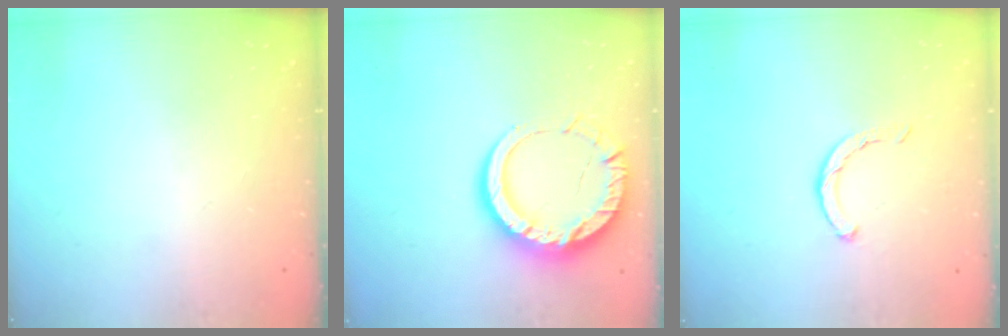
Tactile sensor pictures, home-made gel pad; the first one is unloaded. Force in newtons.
{"total": 14.0, "press": 13.9, "slide": 1.4}
{"total": 2.1, "press": 2.1, "slide": 0.3}